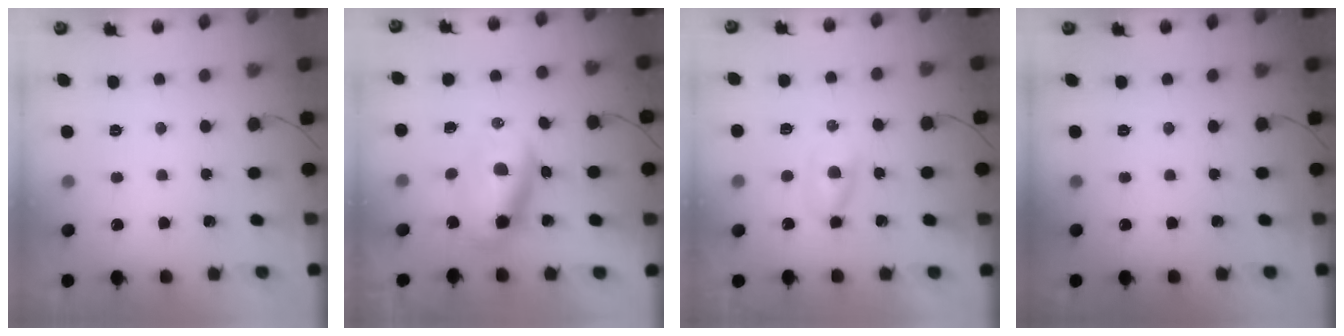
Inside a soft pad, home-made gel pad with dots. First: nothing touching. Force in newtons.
{"total": 7.2, "press": 7.0, "slide": 1.8}
{"total": 2.8, "press": 2.5, "slide": 1.1}
{"total": 0.0}